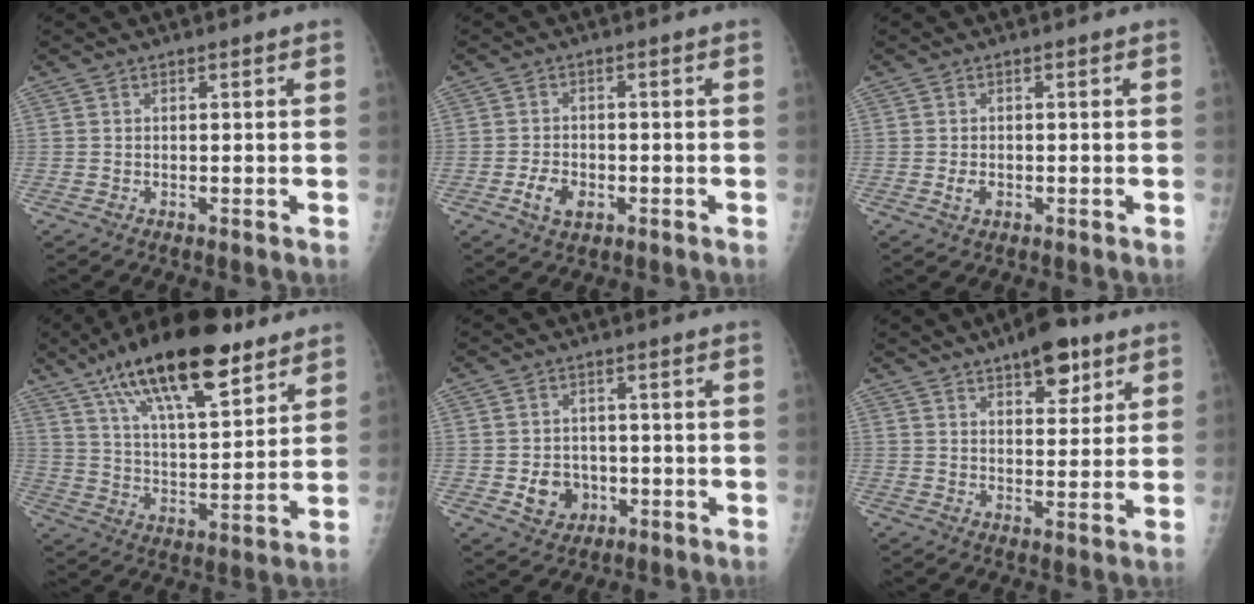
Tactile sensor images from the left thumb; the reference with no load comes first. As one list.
[{"total": 4.4, "force": [-1.6, 3.0, 2.8], "torque": [-0.041, 0.004, -0.026]}, {"total": 1.9, "force": [-0.5, 1.3, 1.2], "torque": [-0.019, 0.001, -0.007]}, {"total": 22.1, "force": [13.8, 7.7, 15.4], "torque": [-0.237, -0.044, 0.233]}, {"total": 6.1, "force": [-1.5, 5.2, 2.7], "torque": [-0.018, 0.008, -0.017]}, {"total": 8.5, "force": [5.3, 3.6, 5.6], "torque": [-0.056, -0.025, 0.074]}]